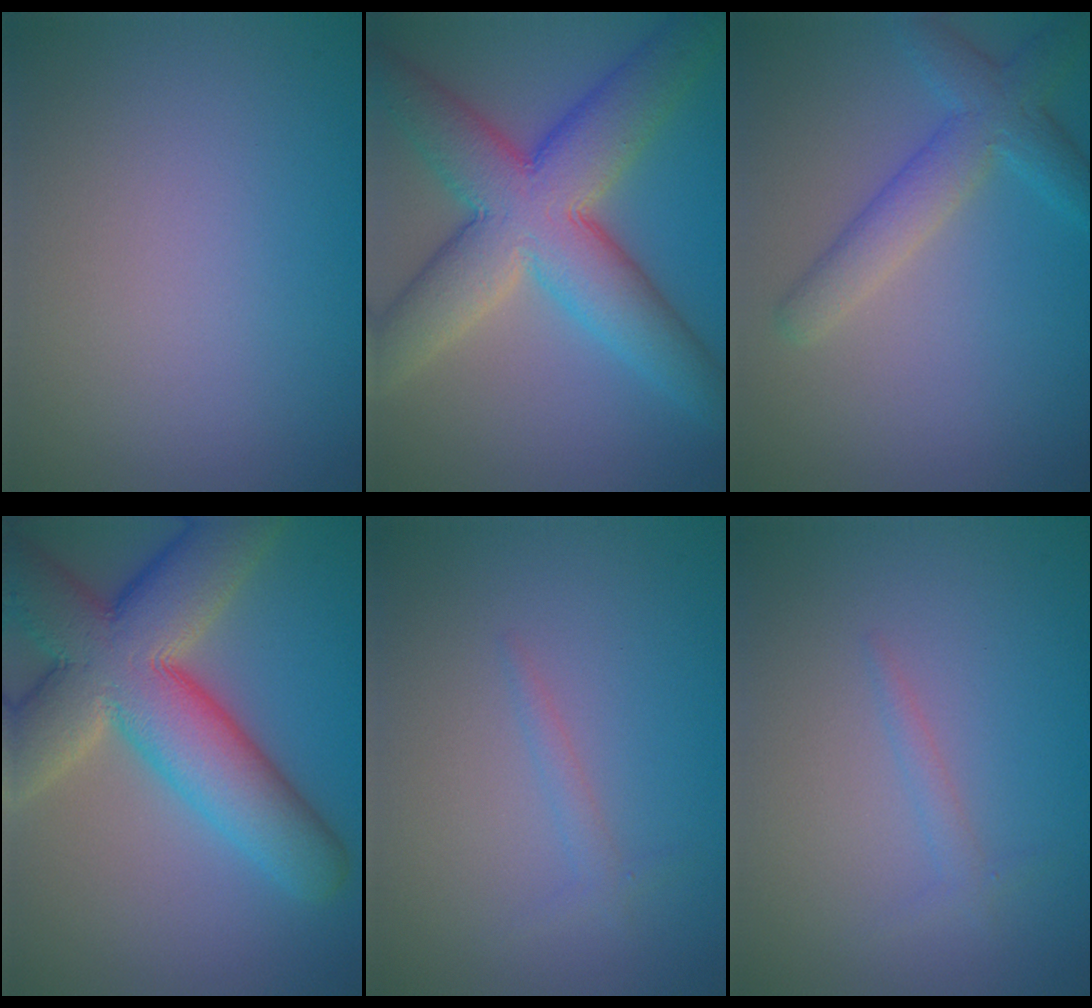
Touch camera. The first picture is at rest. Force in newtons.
{"total": 10.7, "press": 10.7, "slide": 0.5}
{"total": 4.0, "press": 4.0, "slide": 0.2}
{"total": 12.4, "press": 12.3, "slide": 1.2}
{"total": 1.0, "press": 1.0, "slide": 0.1}
{"total": 1.0, "press": 1.0, "slide": 0.1}